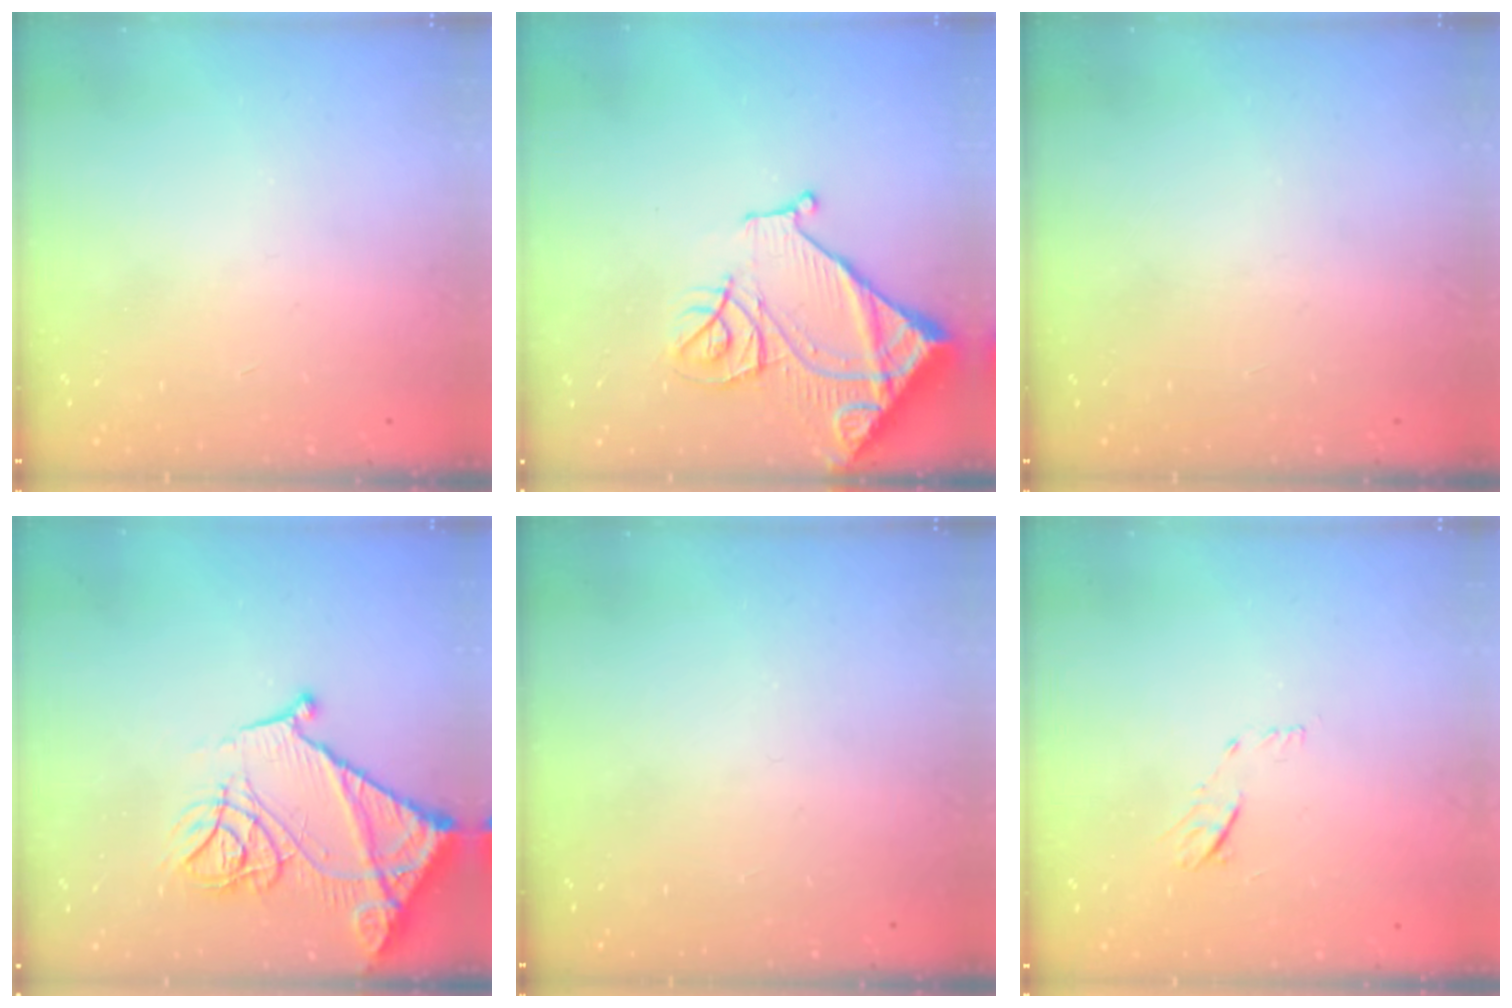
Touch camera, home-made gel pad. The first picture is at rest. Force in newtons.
{"total": 16.3, "press": 16.2, "slide": 1.9}
{"total": 0.0}
{"total": 19.3, "press": 19.2, "slide": 2.1}
{"total": 0.0}
{"total": 6.2, "press": 6.1, "slide": 0.7}